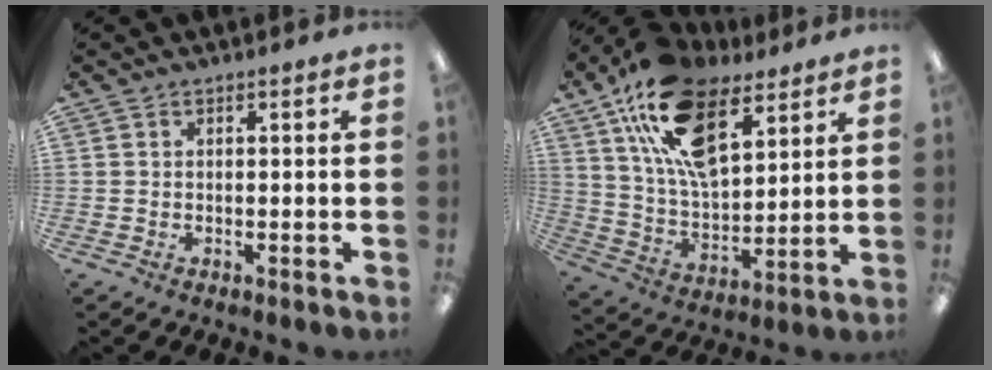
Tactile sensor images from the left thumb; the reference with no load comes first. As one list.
[{"total": 20.3, "force": [11.2, 10.3, 13.4], "torque": [-0.241, -0.036, 0.204]}]